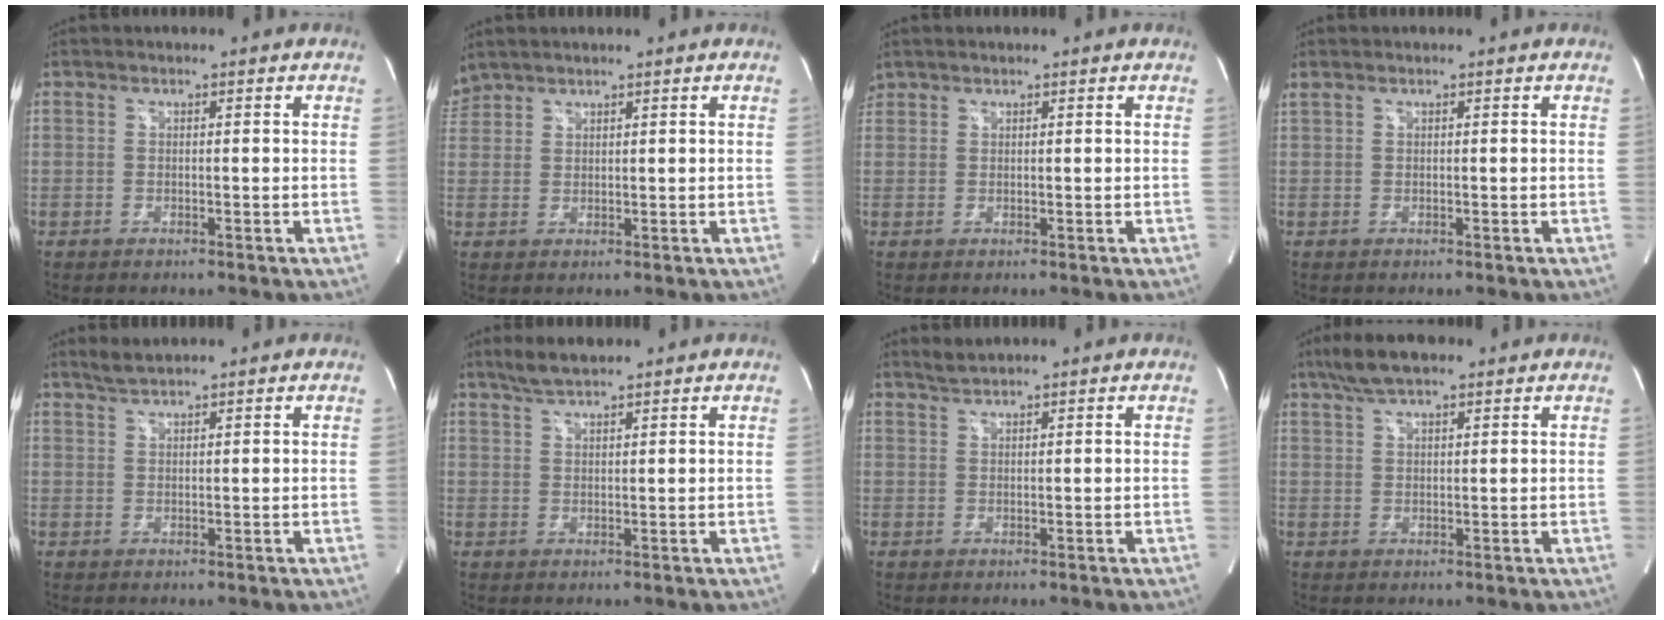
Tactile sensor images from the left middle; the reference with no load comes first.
{"total": 2.9, "force": [2.7, 0.8, 0.1], "torque": [-0.009, 0.019, 0.059]}
{"total": 1.3, "force": [1.2, 0.6, 0.0], "torque": [-0.003, 0.015, 0.025]}
{"total": 0.7, "force": [0.5, -0.1, 0.4], "torque": [-0.028, 0.021, 0.020]}
{"total": 2.2, "force": [2.1, -0.1, 0.8], "torque": [-0.021, 0.006, 0.042]}
{"total": 4.0, "force": [3.4, 0.5, 2.0], "torque": [-0.049, 0.010, 0.066]}
{"total": 1.6, "force": [1.5, -0.3, 0.3], "torque": [-0.008, 0.005, 0.035]}
{"total": 6.2, "force": [4.6, 1.4, 3.9], "torque": [-0.086, 0.020, 0.085]}